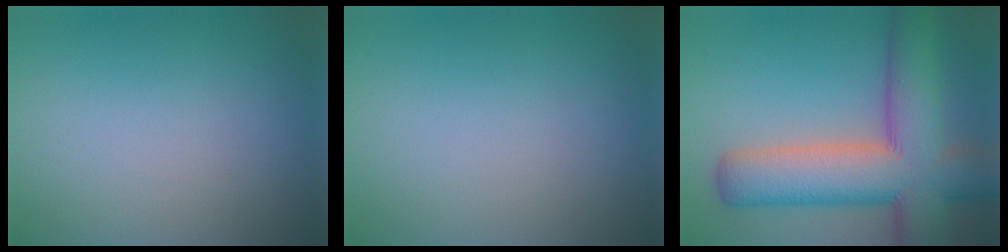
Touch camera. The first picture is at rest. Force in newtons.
{"total": 0.0}
{"total": 12.1, "press": 12.1, "slide": 0.6}